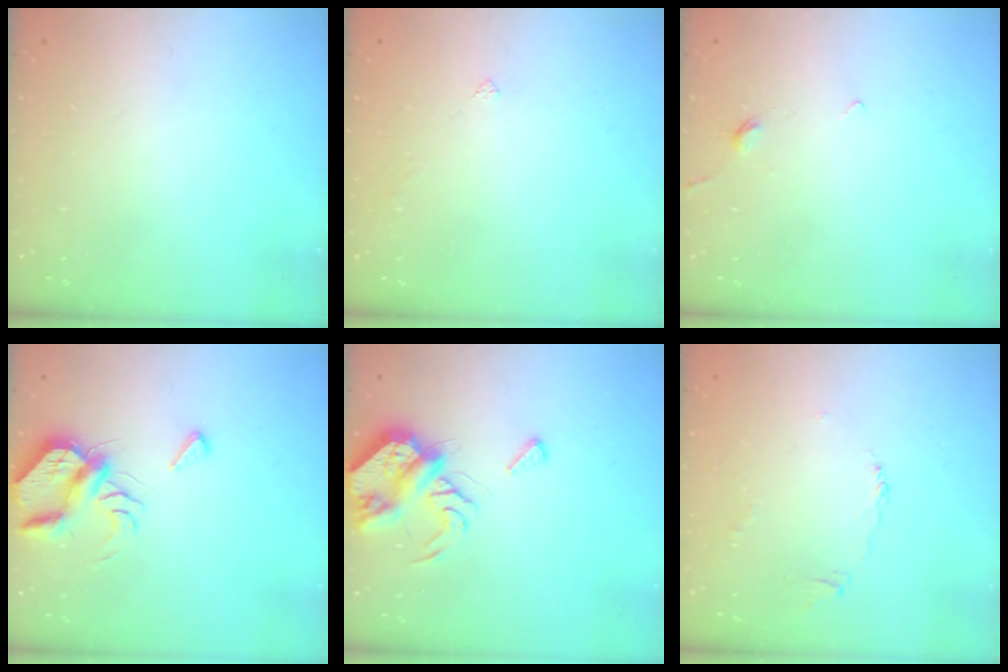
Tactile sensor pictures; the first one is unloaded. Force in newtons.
{"total": 1.5, "press": 1.4, "slide": 0.3}
{"total": 1.7, "press": 1.6, "slide": 0.5}
{"total": 7.3, "press": 7.2, "slide": 0.7}
{"total": 7.6, "press": 7.6, "slide": 0.8}
{"total": 2.4, "press": 2.3, "slide": 0.7}